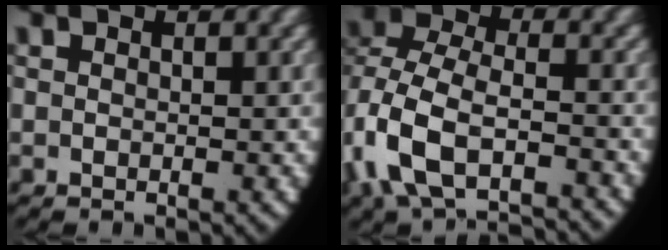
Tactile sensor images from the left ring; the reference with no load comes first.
{"total": 7.7, "force": [-3.7, 5.1, 4.5], "torque": [-0.119, -0.033, -0.049]}